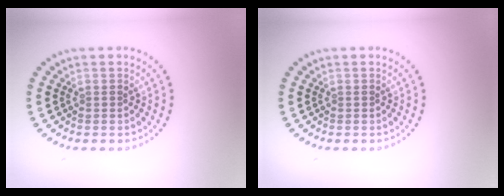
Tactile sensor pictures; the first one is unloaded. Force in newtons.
{"total": 0.0}